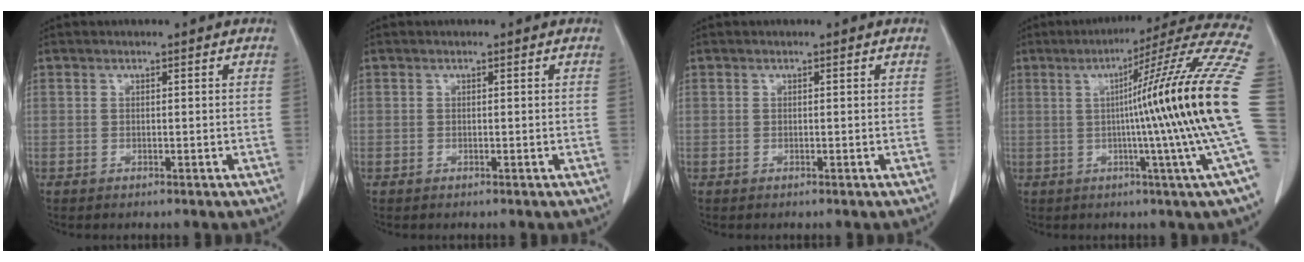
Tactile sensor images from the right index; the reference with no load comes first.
{"total": 0.0}
{"total": 0.0}
{"total": 23.3, "force": [-0.2, -2.9, 23.1], "torque": [-0.232, 0.016, -0.021]}